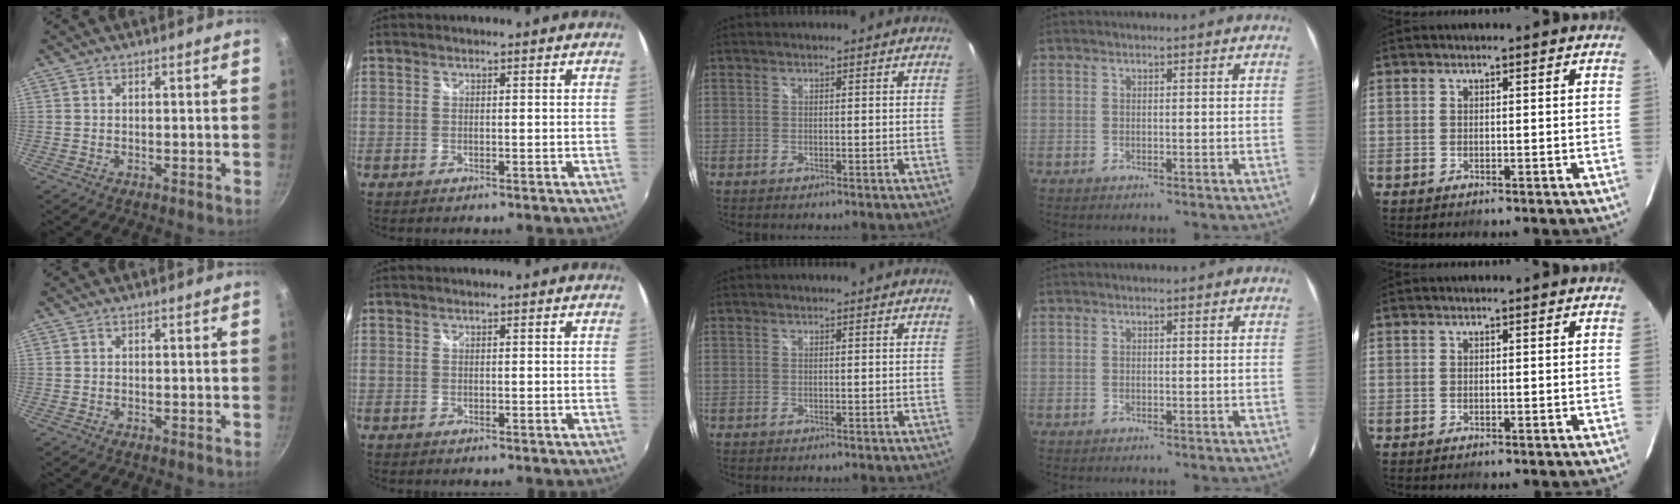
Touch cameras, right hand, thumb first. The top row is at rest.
{}